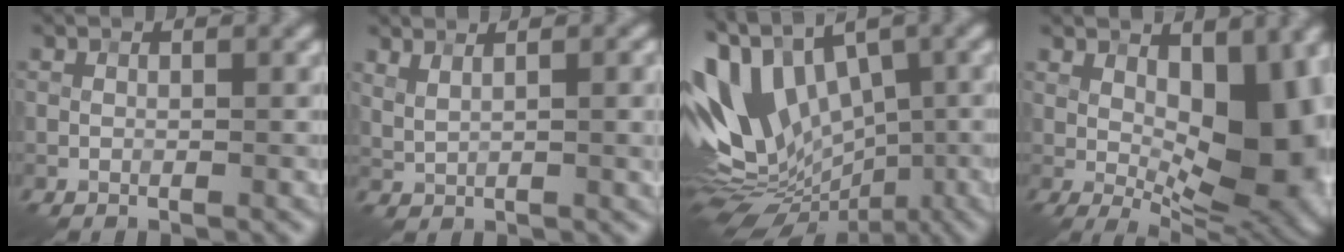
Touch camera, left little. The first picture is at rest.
{"total": 4.3, "force": [2.2, 1.6, 3.3], "torque": [-0.042, 0.012, 0.024]}
{"total": 14.2, "force": [0.5, 9.0, 11.0], "torque": [-0.203, 0.013, 0.014]}
{"total": 13.6, "force": [1.6, 5.9, 12.1], "torque": [-0.141, 0.012, 0.021]}